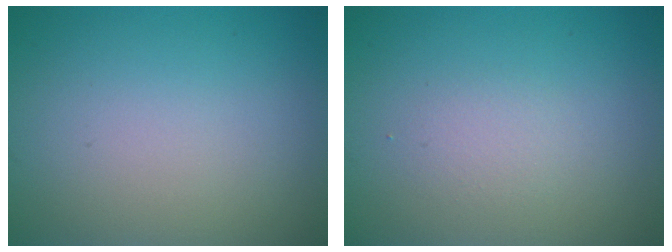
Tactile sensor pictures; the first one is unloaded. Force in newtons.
{"total": 1.2, "press": 1.2, "slide": 0.0}